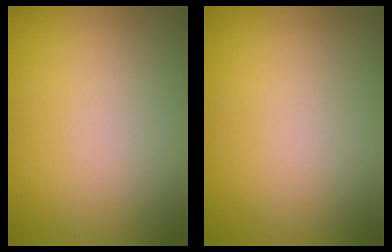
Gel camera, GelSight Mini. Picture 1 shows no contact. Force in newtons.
{"total": 0.0}